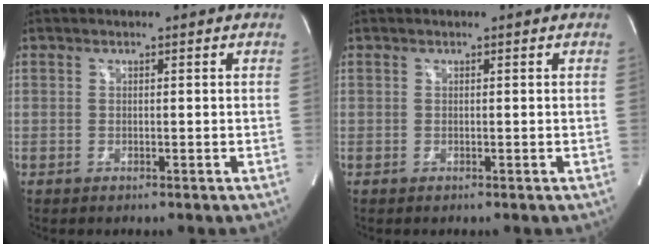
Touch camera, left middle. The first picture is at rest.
{"total": 0.0}